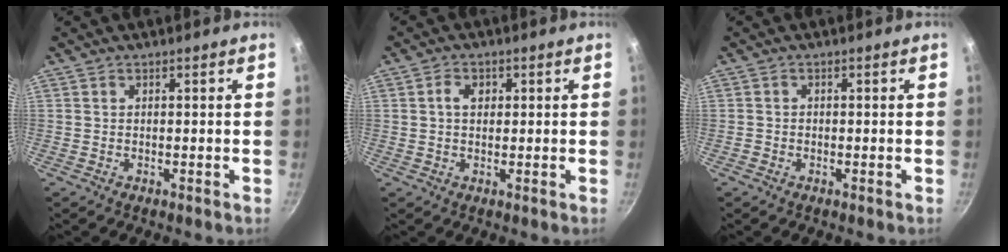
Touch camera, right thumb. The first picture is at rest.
{"total": 3.1, "force": [0.7, 2.2, 2.1], "torque": [-0.023, 0.003, 0.009]}
{"total": 0.5, "force": [-0.3, 0.4, 0.0], "torque": [-0.001, 0.003, -0.006]}